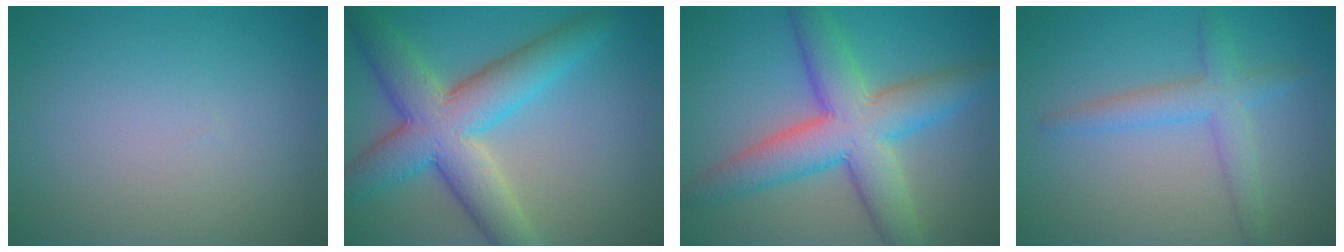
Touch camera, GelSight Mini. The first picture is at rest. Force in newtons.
{"total": 8.8, "press": 8.8, "slide": 0.4}
{"total": 8.5, "press": 8.5, "slide": 0.3}
{"total": 2.6, "press": 2.6, "slide": 0.2}